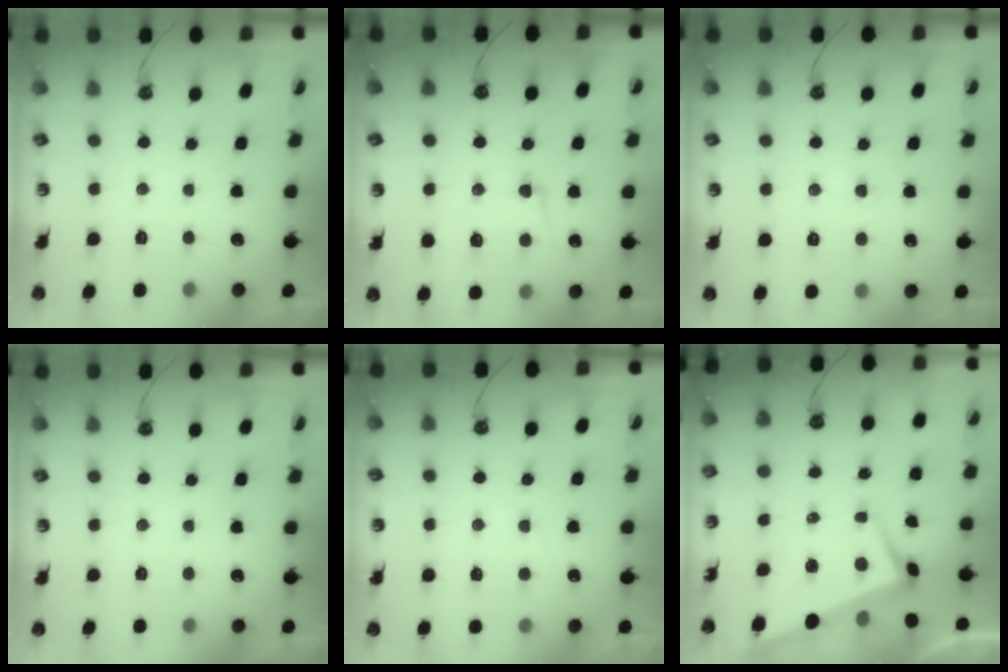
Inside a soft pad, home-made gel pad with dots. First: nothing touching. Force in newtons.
{"total": 3.1, "press": 2.6, "slide": 1.8}
{"total": 1.1, "press": 1.0, "slide": 0.4}
{"total": 0.0}
{"total": 0.7, "press": 0.6, "slide": 0.3}
{"total": 2.5, "press": 2.4, "slide": 0.7}